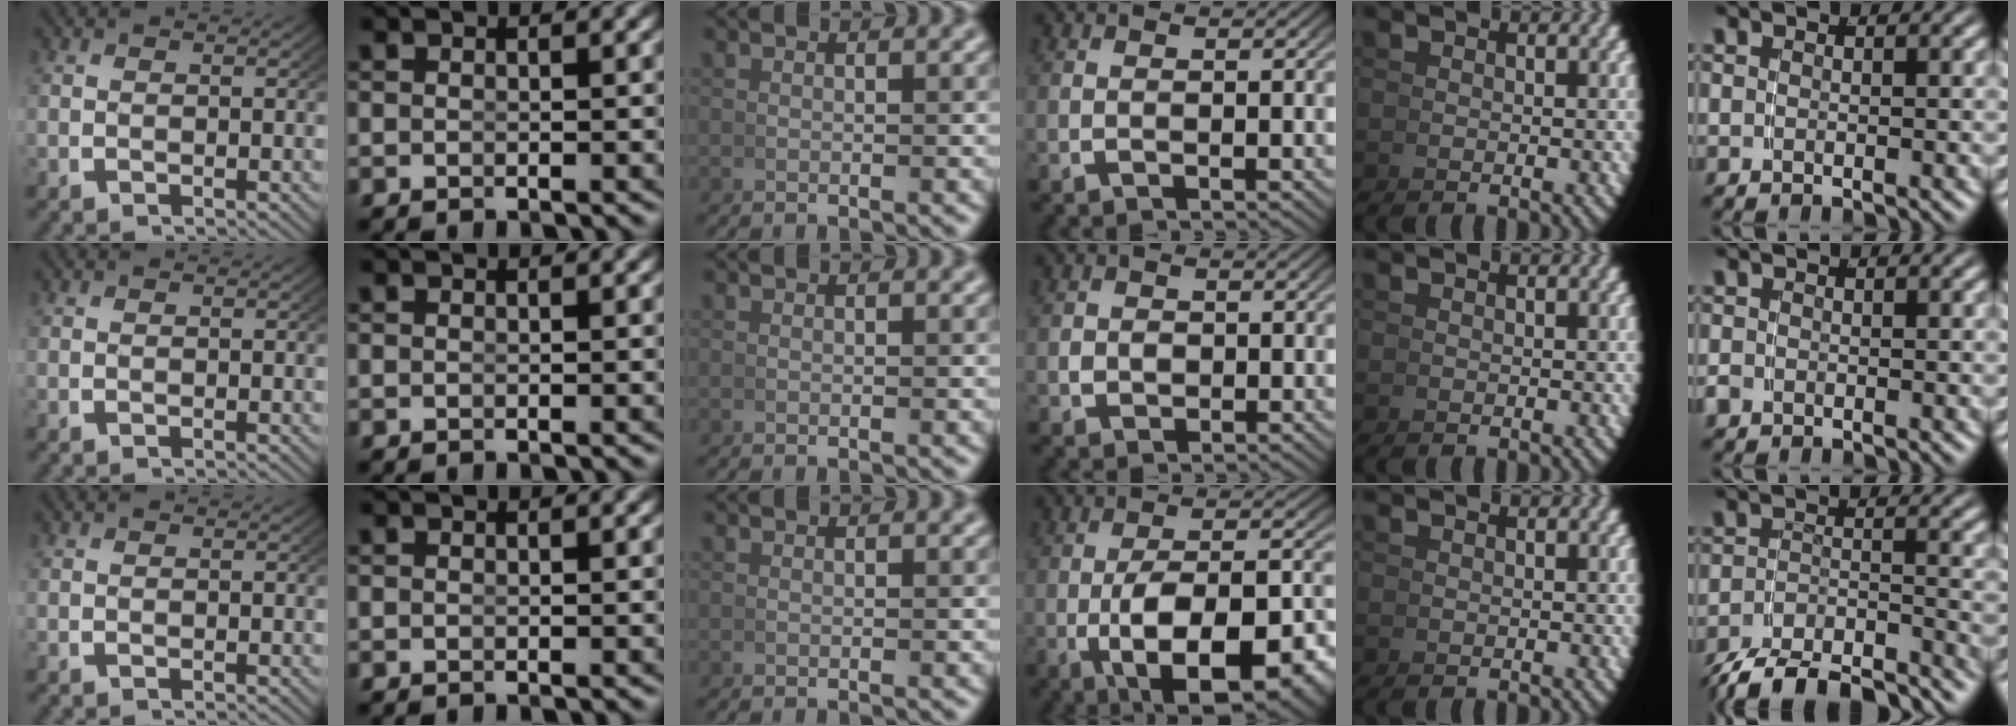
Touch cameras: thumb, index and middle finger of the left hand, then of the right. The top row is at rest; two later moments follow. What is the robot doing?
{"motion": "grasp_and_lifting", "object": "calculator"}